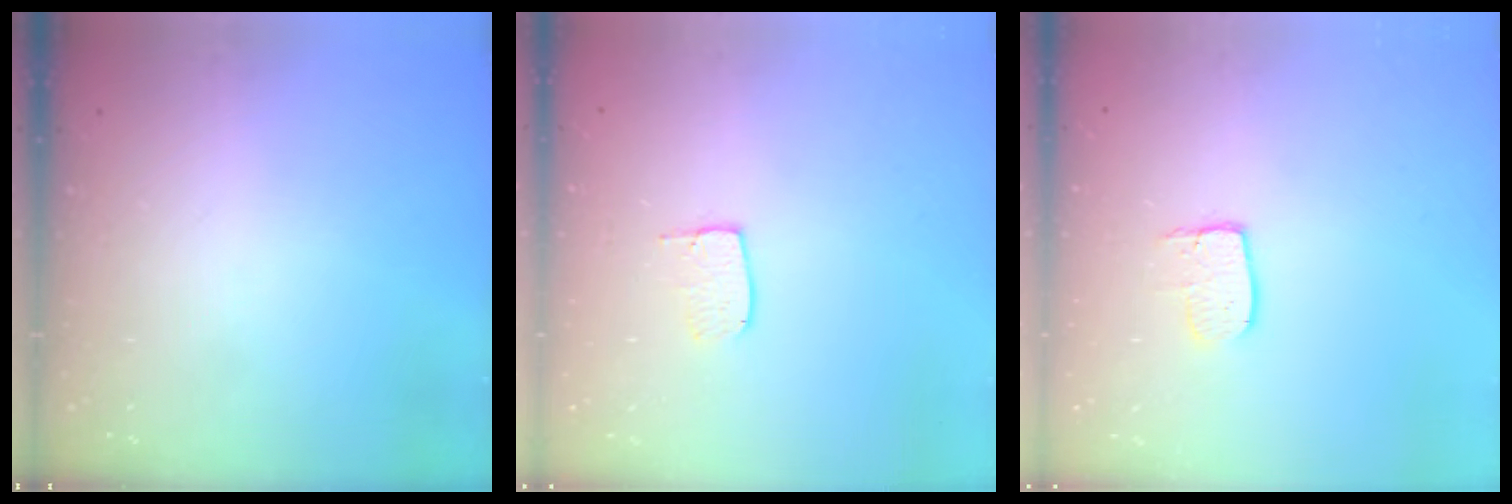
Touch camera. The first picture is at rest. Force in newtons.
{"total": 5.5, "press": 5.5, "slide": 0.4}
{"total": 6.8, "press": 6.8, "slide": 0.4}